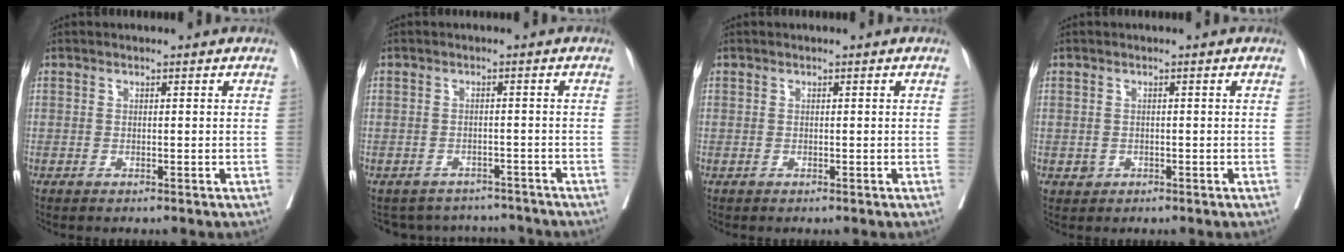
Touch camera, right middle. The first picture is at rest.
{"total": 7.7, "force": [-7.2, 2.7, 0.0], "torque": [0.006, 0.021, -0.086]}
{"total": 0.0}
{"total": 1.2, "force": [-0.3, 1.1, 0.2], "torque": [-0.002, 0.004, -0.002]}